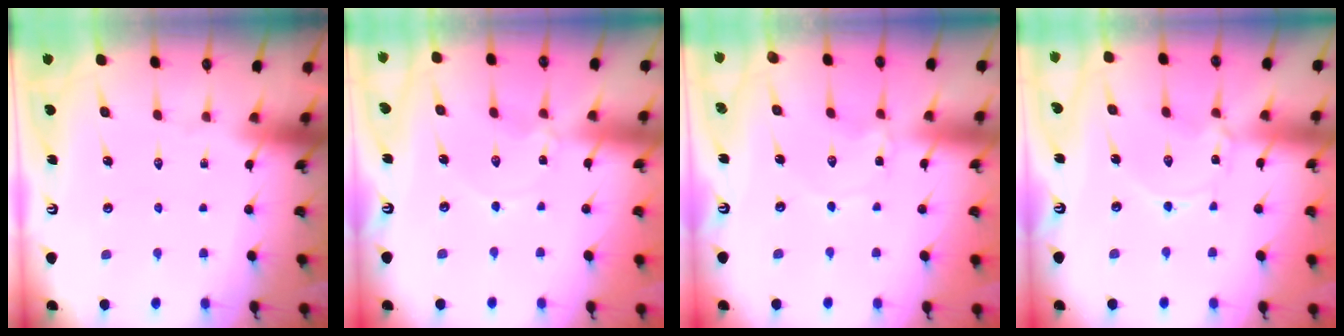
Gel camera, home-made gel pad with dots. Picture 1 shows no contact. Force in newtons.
{"total": 0.0}
{"total": 0.0}
{"total": 1.2, "press": 1.2, "slide": 0.2}